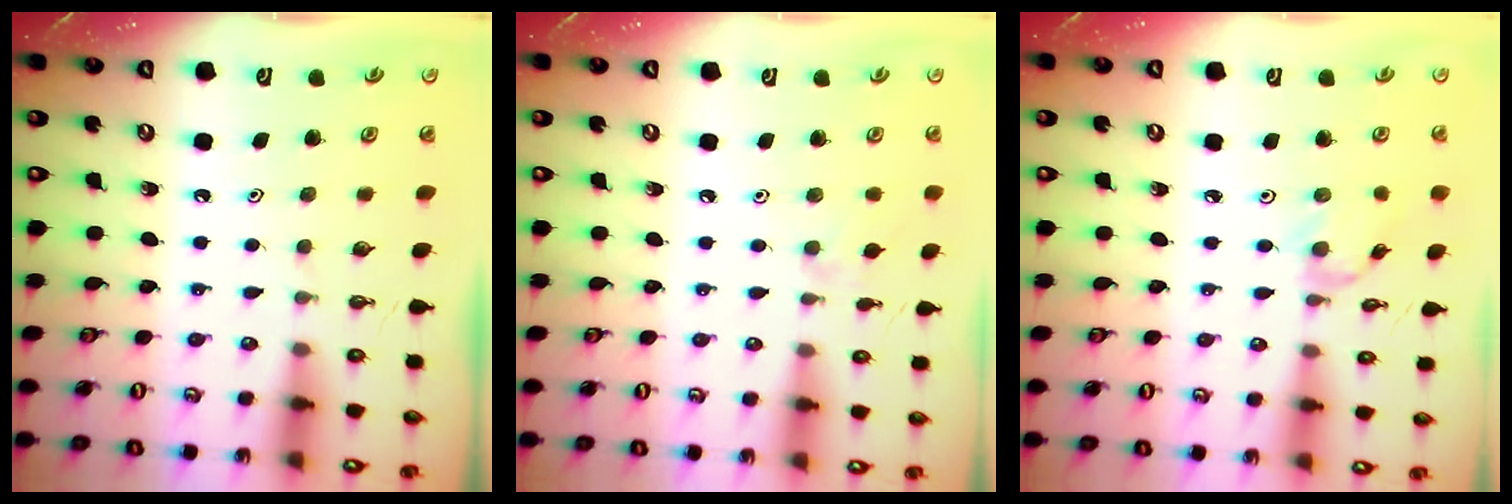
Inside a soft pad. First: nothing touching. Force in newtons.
{"total": 4.6, "press": 4.5, "slide": 0.8}
{"total": 1.0, "press": 1.0, "slide": 0.3}